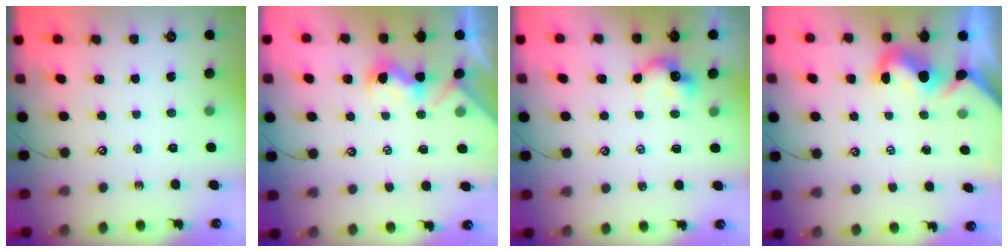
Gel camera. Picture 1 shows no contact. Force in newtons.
{"total": 0.8, "press": 0.4, "slide": 0.7}
{"total": 1.8, "press": 1.7, "slide": 0.5}
{"total": 1.7, "press": 1.6, "slide": 0.6}